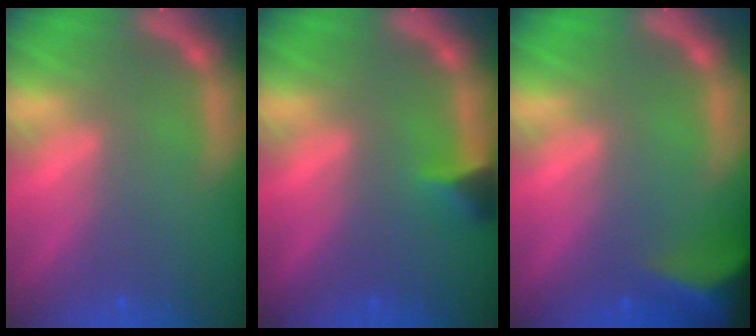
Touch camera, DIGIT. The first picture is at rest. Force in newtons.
{"total": 1.9}
{"total": 8.0}